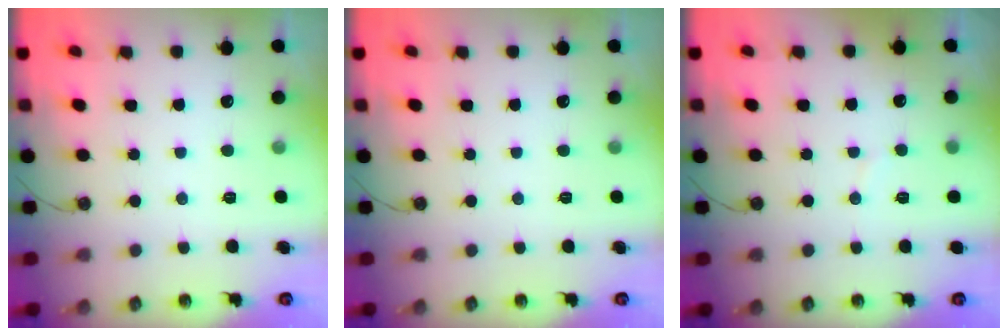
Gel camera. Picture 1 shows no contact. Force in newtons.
{"total": 0.0}
{"total": 2.6, "press": 2.6, "slide": 0.3}